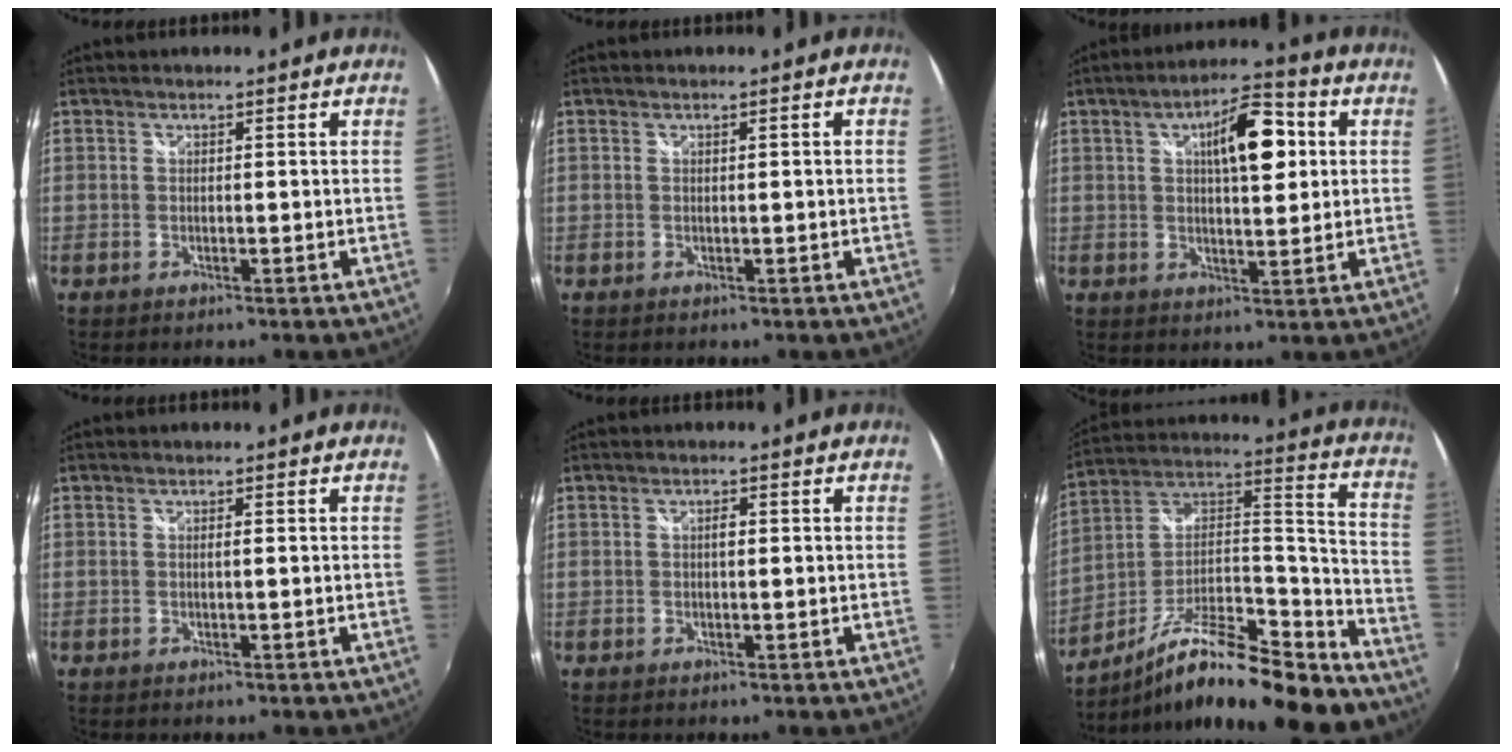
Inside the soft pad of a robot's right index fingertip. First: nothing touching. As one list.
[{"total": 1.0, "force": [0.0, 0.0, 1.0], "torque": [-0.012, 0.002, -0.001]}, {"total": 10.6, "force": [2.8, 3.6, 9.6], "torque": [-0.147, 0.023, 0.043]}, {"total": 0.6, "force": [0.0, -0.2, 0.6], "torque": [-0.009, 0.002, -0.001]}, {"total": 1.0, "force": [0.1, 0.4, 0.9], "torque": [-0.015, 0.003, 0.000]}, {"total": 22.2, "force": [-17.0, 5.3, 13.2], "torque": [-0.206, 0.007, -0.278]}]